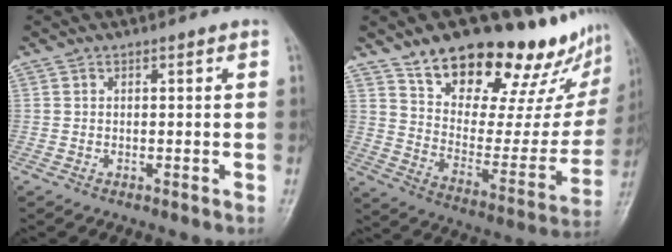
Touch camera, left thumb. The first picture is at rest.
{"total": 28.0, "force": [20.2, 11.2, 15.9], "torque": [-0.189, -0.090, 0.296]}